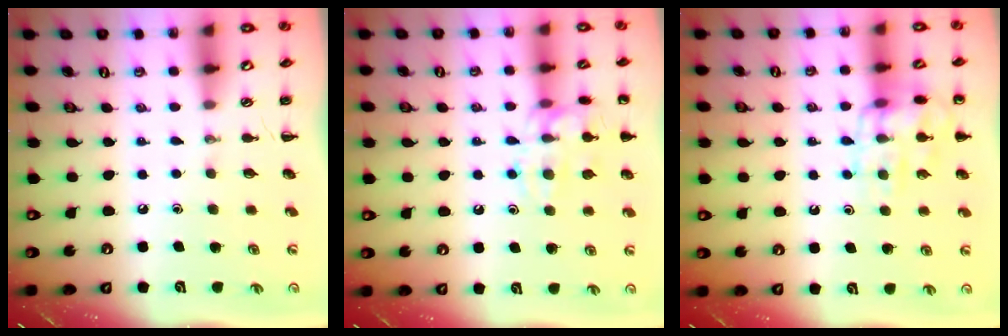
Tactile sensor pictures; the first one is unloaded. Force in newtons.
{"total": 14.6, "press": 14.6, "slide": 1.2}
{"total": 14.4, "press": 14.3, "slide": 1.4}